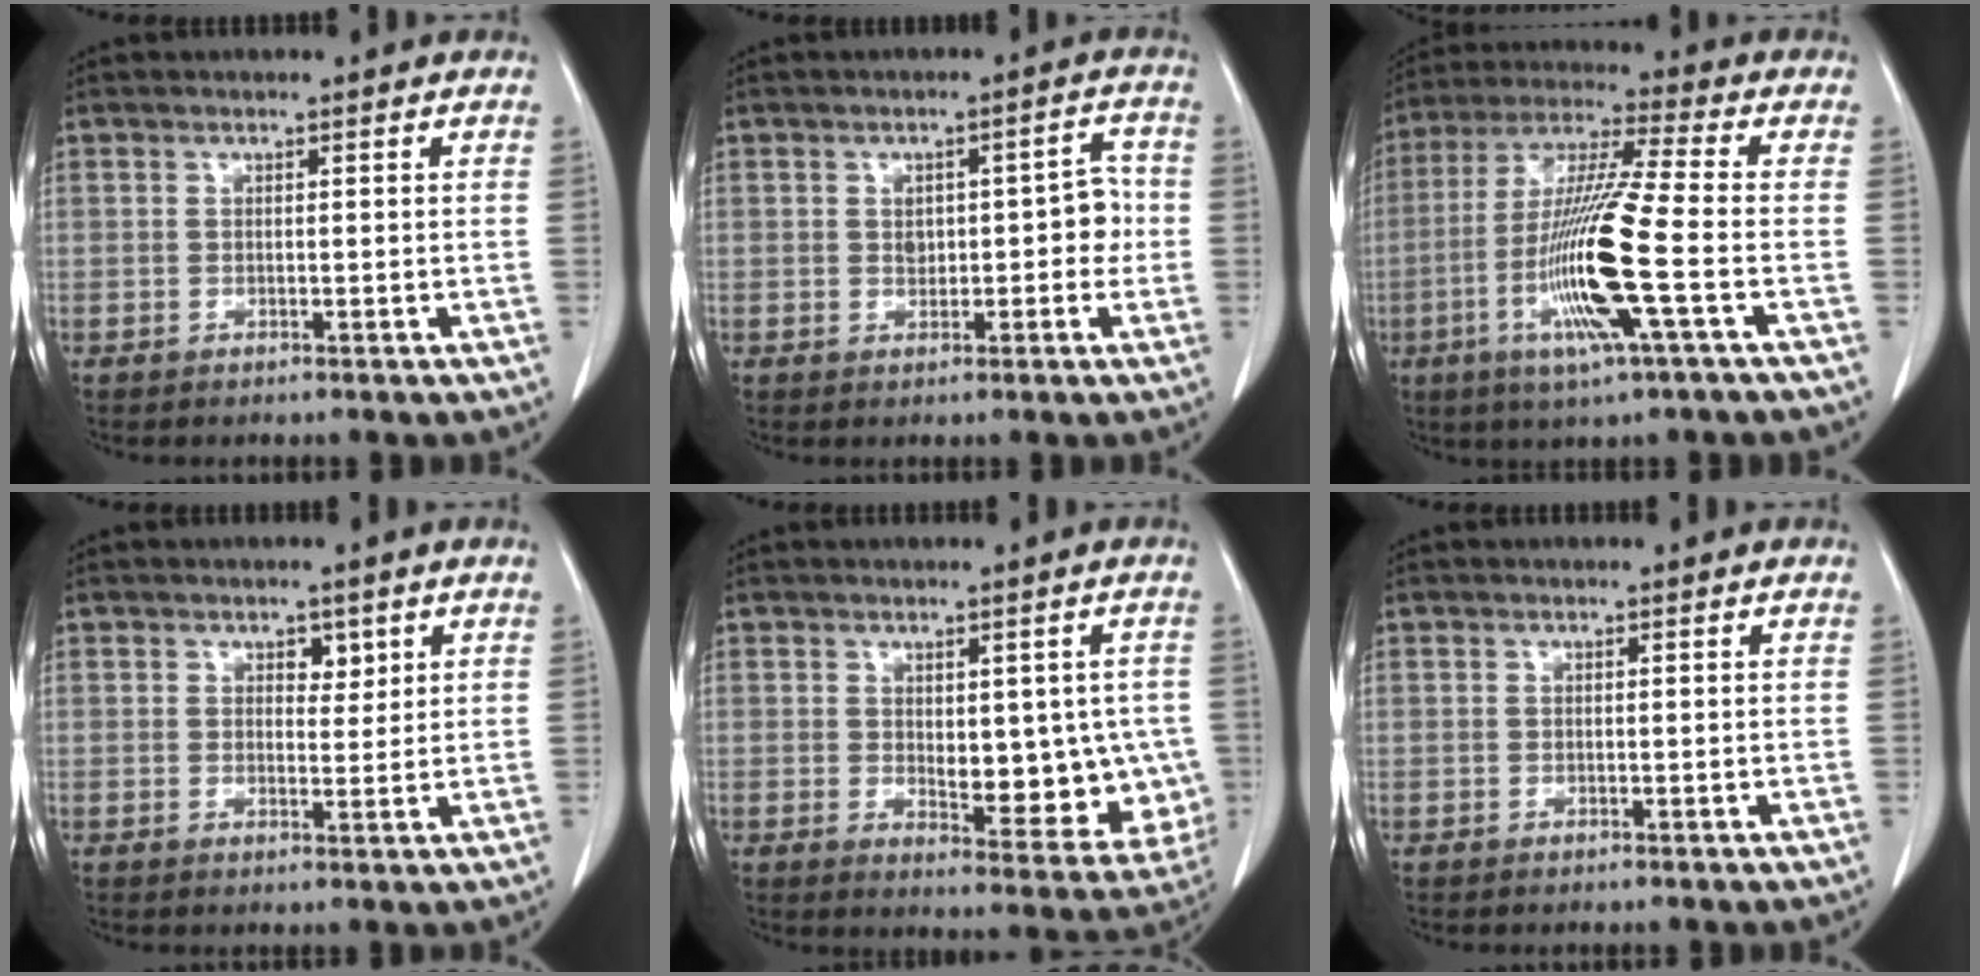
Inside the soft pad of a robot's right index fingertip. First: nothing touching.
{"total": 5.3, "force": [0.0, 2.9, 4.4], "torque": [-0.052, 0.025, 0.007]}
{"total": 15.4, "force": [-4.2, -0.3, 14.8], "torque": [-0.306, -0.015, -0.088]}
{"total": 2.4, "force": [1.3, 1.5, 1.4], "torque": [-0.013, -0.001, 0.020]}
{"total": 11.6, "force": [-0.4, 5.5, 10.2], "torque": [-0.118, -0.007, 0.011]}
{"total": 0.0}